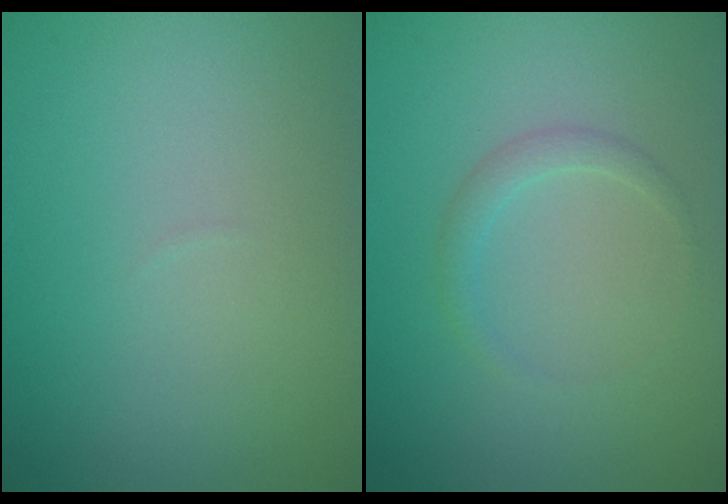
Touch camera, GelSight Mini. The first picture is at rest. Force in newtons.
{"total": 1.2, "press": 1.2, "slide": 0.1}